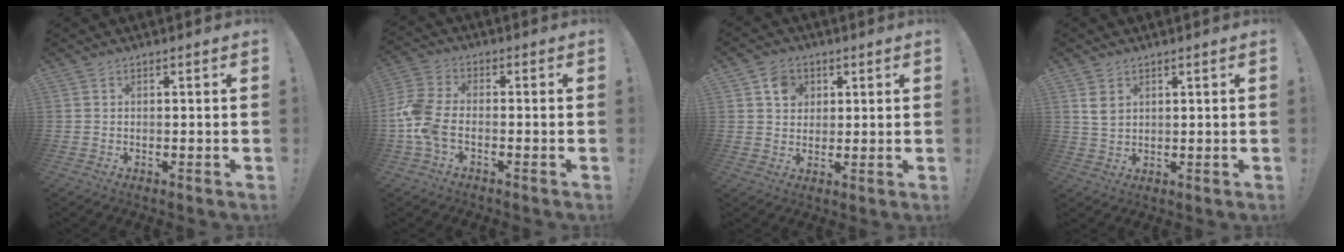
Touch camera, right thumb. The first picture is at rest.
{"total": 10.0, "force": [-2.9, 5.8, 7.6], "torque": [-0.177, 0.006, -0.048]}
{"total": 6.7, "force": [2.7, 5.8, 2.0], "torque": [-0.024, -0.005, 0.050]}
{"total": 4.4, "force": [1.9, 3.3, 2.3], "torque": [-0.028, -0.005, 0.036]}